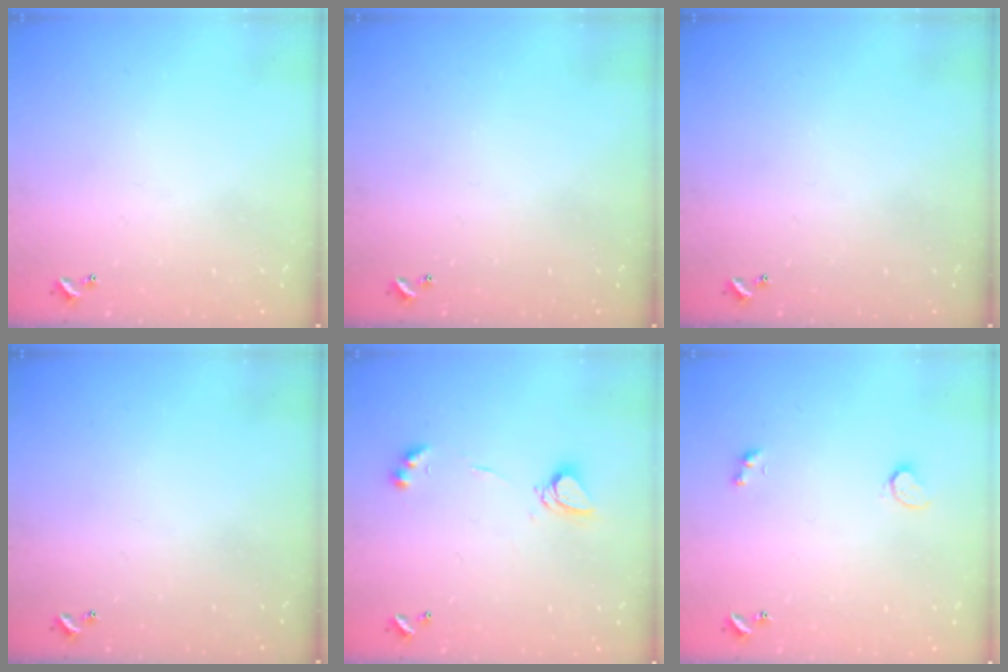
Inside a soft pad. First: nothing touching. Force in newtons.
{"total": 0.0}
{"total": 0.0}
{"total": 0.0}
{"total": 6.0, "press": 6.0, "slide": 0.4}
{"total": 2.9, "press": 2.4, "slide": 1.6}